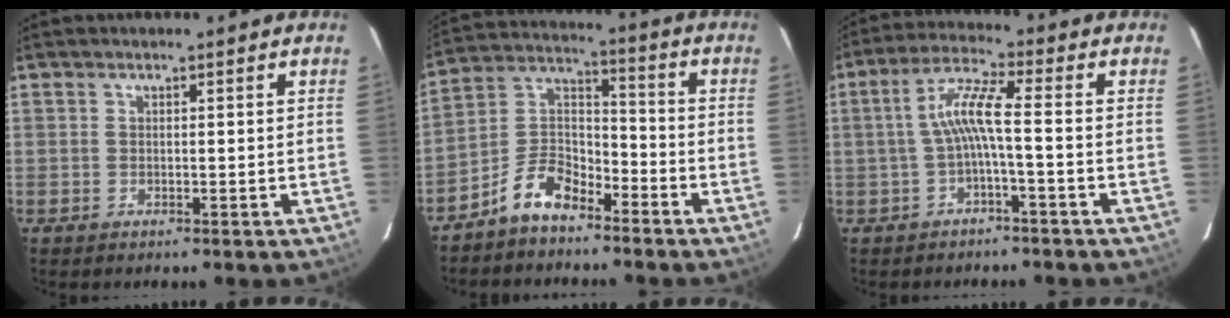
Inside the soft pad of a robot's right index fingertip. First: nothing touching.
{"total": 9.1, "force": [-6.6, 4.2, 4.7], "torque": [-0.106, 0.033, -0.129]}
{"total": 6.1, "force": [-1.6, 0.0, 5.9], "torque": [-0.135, 0.015, -0.028]}